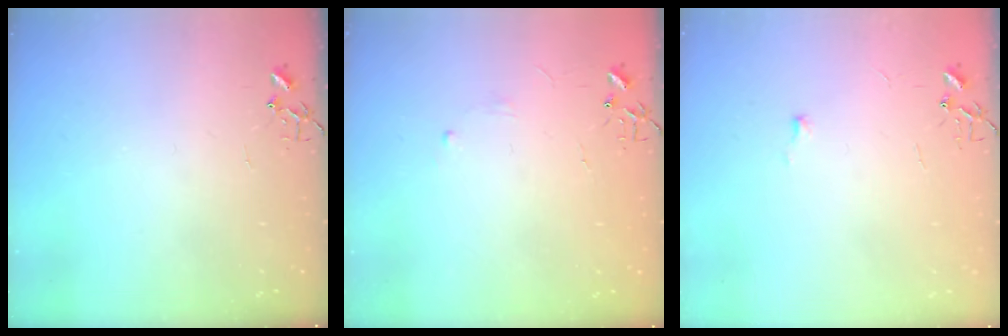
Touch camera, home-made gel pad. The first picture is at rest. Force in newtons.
{"total": 2.9, "press": 2.8, "slide": 0.5}
{"total": 3.4, "press": 3.4, "slide": 0.5}